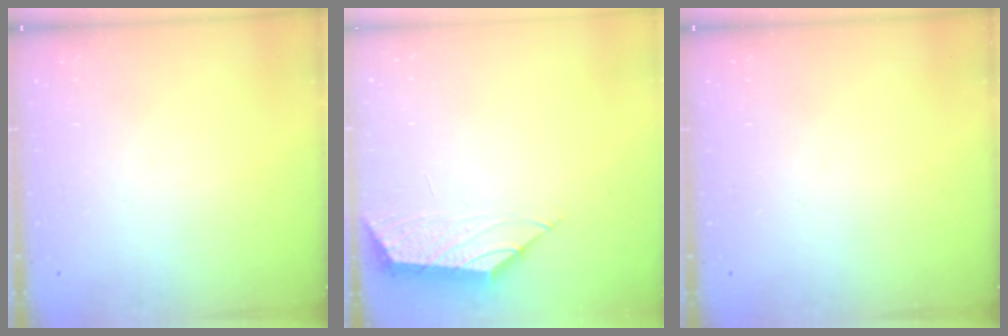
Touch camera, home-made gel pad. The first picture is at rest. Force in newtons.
{"total": 0.8, "press": 0.7, "slide": 0.4}
{"total": 0.0}